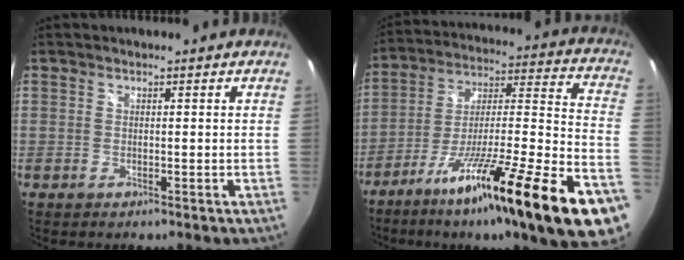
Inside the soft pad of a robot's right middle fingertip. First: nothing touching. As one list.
[{"total": 30.7, "force": [-18.6, 2.8, 24.2], "torque": [-0.337, -0.040, -0.288]}]